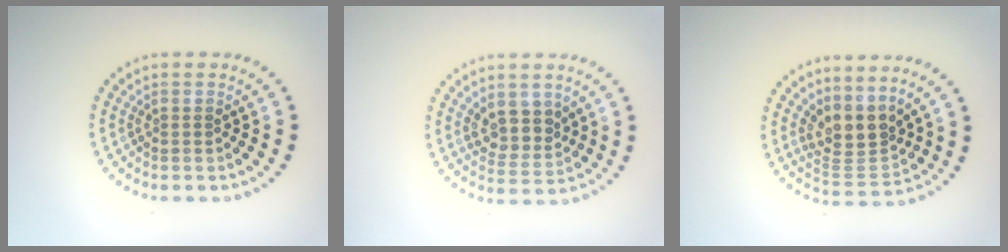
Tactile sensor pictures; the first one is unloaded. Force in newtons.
{"total": 3.2, "press": 2.9, "slide": 1.4}
{"total": 3.6, "press": 2.7, "slide": 2.4}